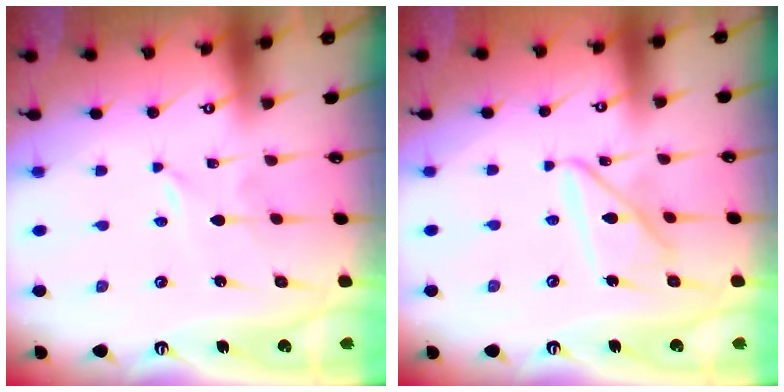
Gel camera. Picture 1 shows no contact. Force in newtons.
{"total": 10.6, "press": 10.6, "slide": 0.8}